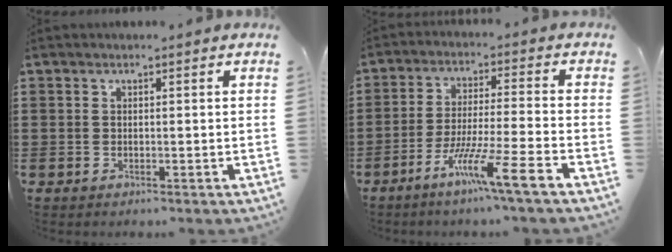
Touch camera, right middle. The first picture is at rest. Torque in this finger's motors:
{"motor_torque": [2.14, 0.00, 0.63, 0.16]}